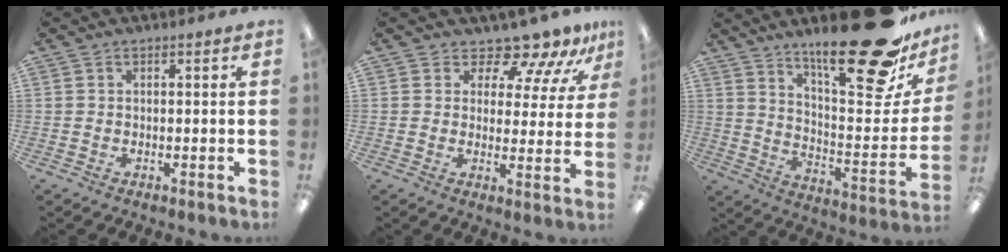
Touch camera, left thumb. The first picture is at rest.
{"total": 10.3, "force": [9.1, 3.5, 3.1], "torque": [-0.056, -0.075, 0.167]}
{"total": 26.5, "force": [19.2, 6.7, 17.0], "torque": [-0.238, -0.135, 0.306]}